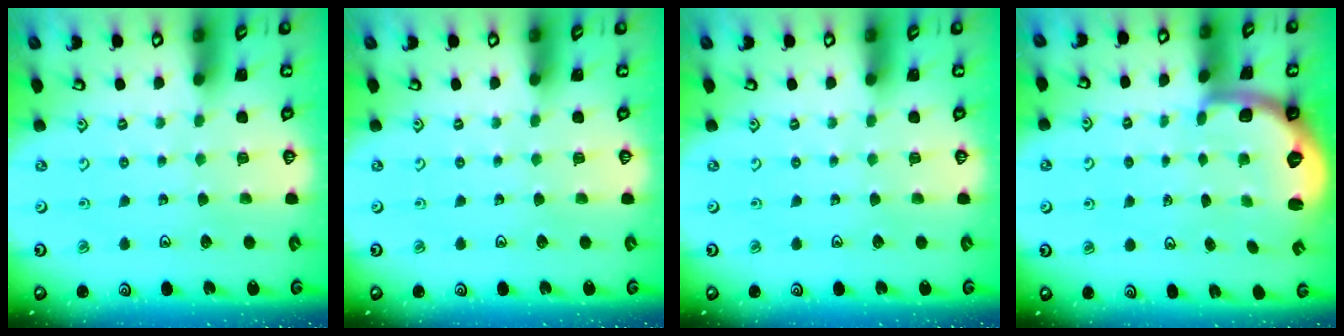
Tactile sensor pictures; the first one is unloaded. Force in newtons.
{"total": 0.0}
{"total": 0.0}
{"total": 1.8, "press": 1.8, "slide": 0.4}